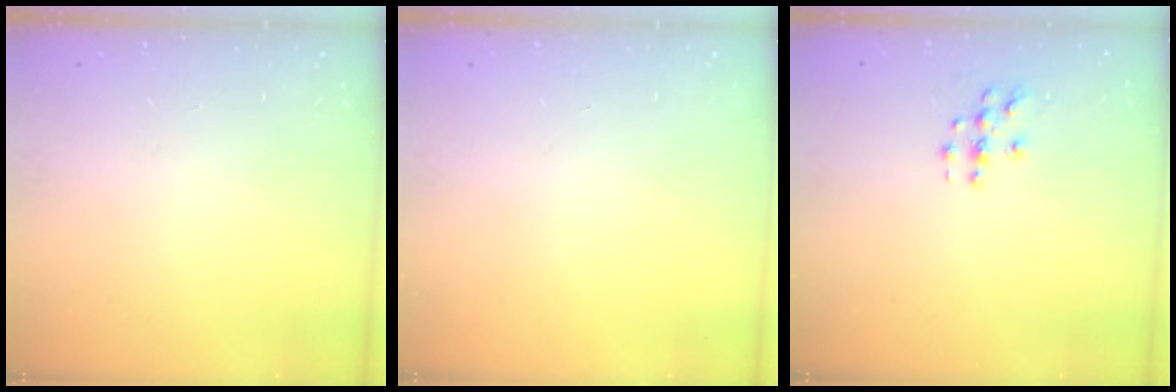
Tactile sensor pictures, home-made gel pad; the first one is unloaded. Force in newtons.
{"total": 0.0}
{"total": 4.3, "press": 4.3, "slide": 0.6}